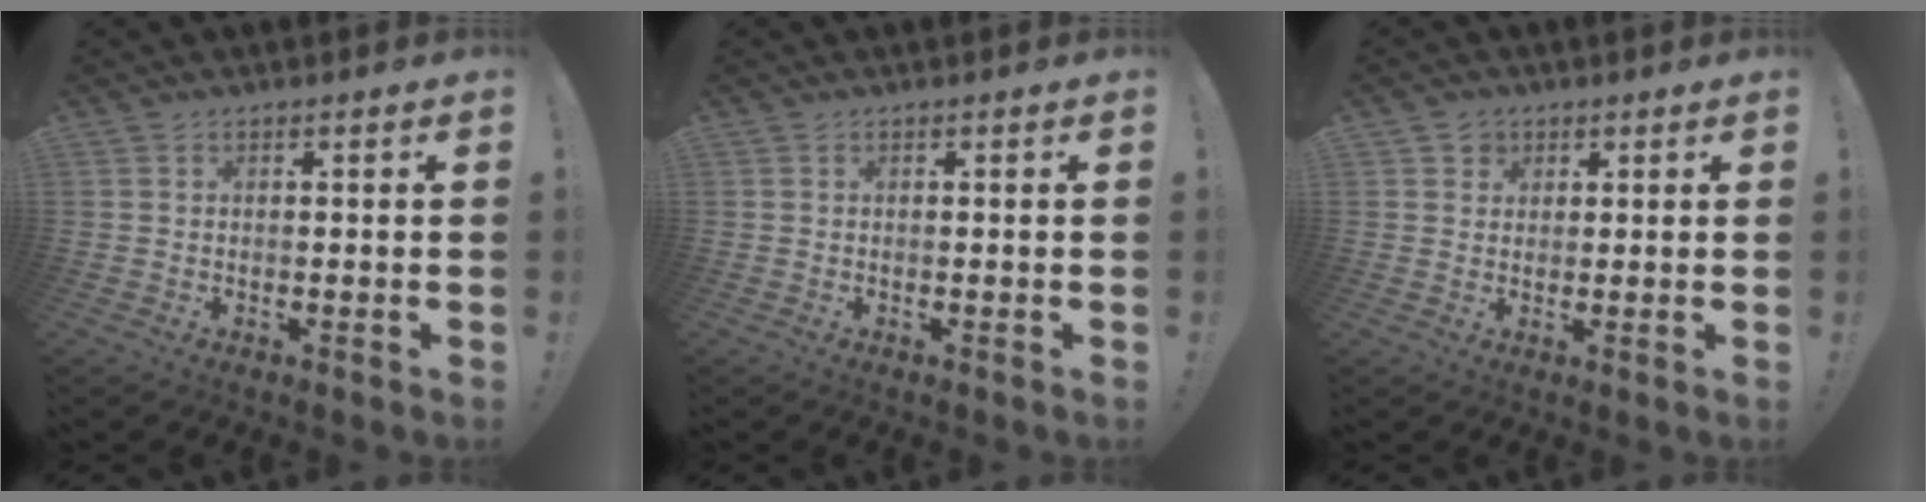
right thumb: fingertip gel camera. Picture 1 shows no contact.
{"total": 0.0}
{"total": 2.8, "force": [1.5, 2.2, 0.4], "torque": [-0.005, -0.006, 0.026]}